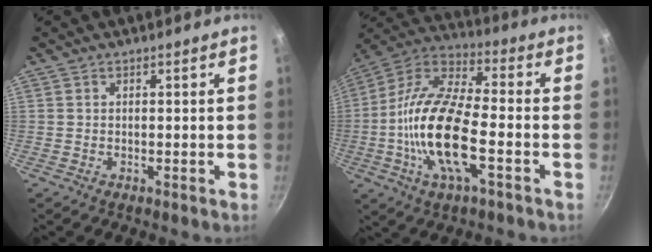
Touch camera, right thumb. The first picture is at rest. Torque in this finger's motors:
{"motor_torque": [1.42, 3.59, 2.28, -0.12, 0.50]}